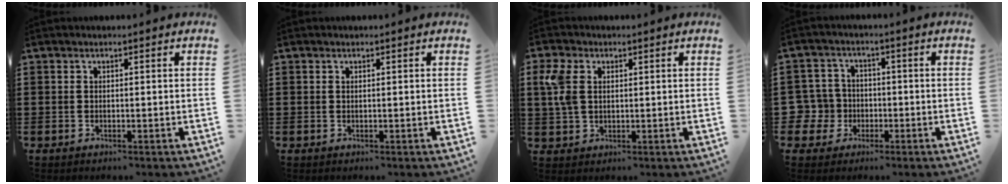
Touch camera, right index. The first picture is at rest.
{"total": 0.0}
{"total": 4.7, "force": [1.6, 3.1, 3.2], "torque": [-0.088, 0.006, 0.024]}
{"total": 5.6, "force": [-1.3, 5.3, 0.9], "torque": [-0.060, 0.005, -0.029]}